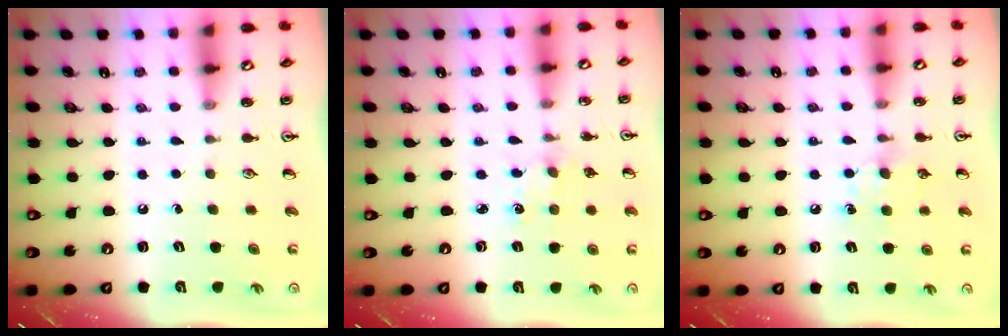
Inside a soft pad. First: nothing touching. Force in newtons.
{"total": 2.0, "press": 2.0, "slide": 0.3}
{"total": 6.8, "press": 6.8, "slide": 0.8}